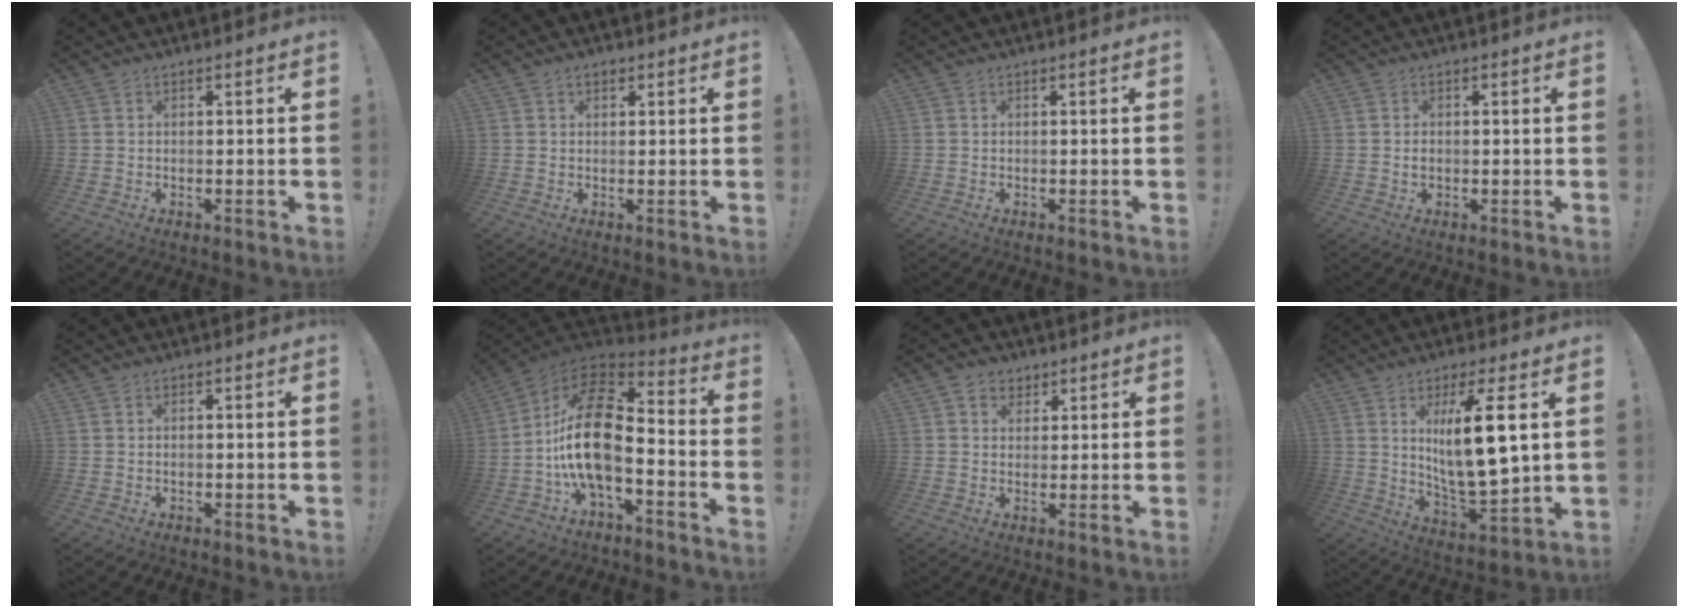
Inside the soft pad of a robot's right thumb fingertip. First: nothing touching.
{"total": 1.7, "force": [0.8, 1.1, 1.0], "torque": [-0.014, 0.001, 0.014]}
{"total": 0.0}
{"total": 1.3, "force": [-0.4, 0.8, 0.9], "torque": [-0.014, 0.002, -0.008]}
{"total": 0.0}
{"total": 20.0, "force": [-3.2, 10.1, 17.0], "torque": [-0.341, 0.023, -0.054]}
{"total": 4.6, "force": [2.7, 3.5, 1.3], "torque": [-0.007, -0.013, 0.046]}
{"total": 15.1, "force": [4.5, 3.1, 14.1], "torque": [-0.250, -0.030, 0.056]}